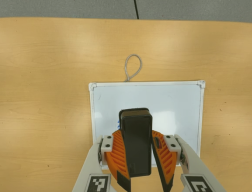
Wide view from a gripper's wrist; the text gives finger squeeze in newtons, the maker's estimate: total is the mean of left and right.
{"total": 10.9, "left": 10.7, "right": 11.1}